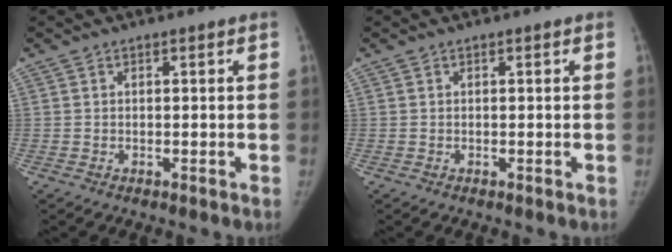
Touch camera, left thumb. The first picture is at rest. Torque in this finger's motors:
{"motor_torque": [0.14, -0.06, 0.39, -0.23, 0.04]}